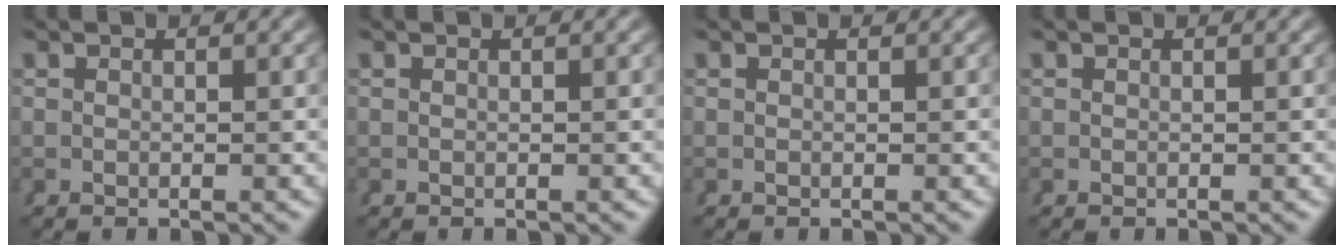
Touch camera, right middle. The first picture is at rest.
{"total": 0.0}
{"total": 0.0}
{"total": 0.0}